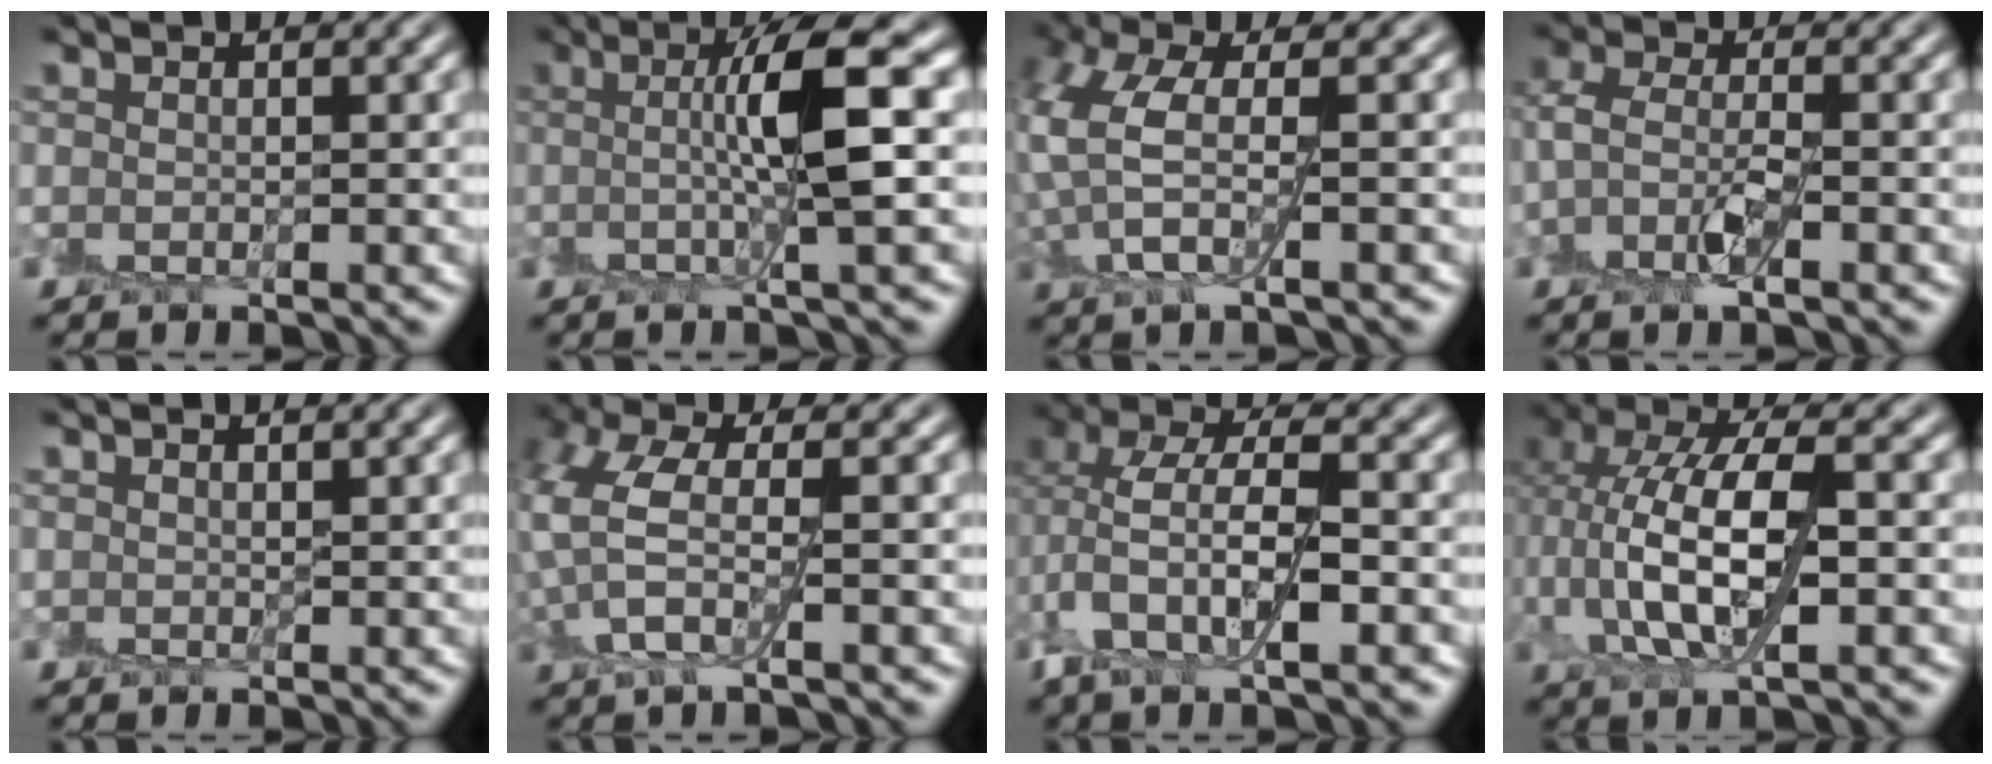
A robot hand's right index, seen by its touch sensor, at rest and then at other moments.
{"total": 6.8, "force": [0.7, 1.0, 6.7], "torque": [-0.109, 0.012, 0.009]}
{"total": 5.7, "force": [1.1, 2.2, 5.1], "torque": [-0.123, 0.006, 0.020]}
{"total": 3.1, "force": [-0.9, 1.3, 2.7], "torque": [-0.067, 0.010, -0.024]}
{"total": 0.7, "force": [0.6, -0.3, -0.4], "torque": [0.010, 0.001, 0.012]}
{"total": 5.4, "force": [0.5, 2.2, 4.9], "torque": [-0.118, 0.008, 0.006]}
{"total": 7.0, "force": [-0.4, 3.3, 6.2], "torque": [-0.124, 0.012, -0.014]}
{"total": 8.9, "force": [0.7, 3.8, 8.0], "torque": [-0.156, 0.019, 0.012]}